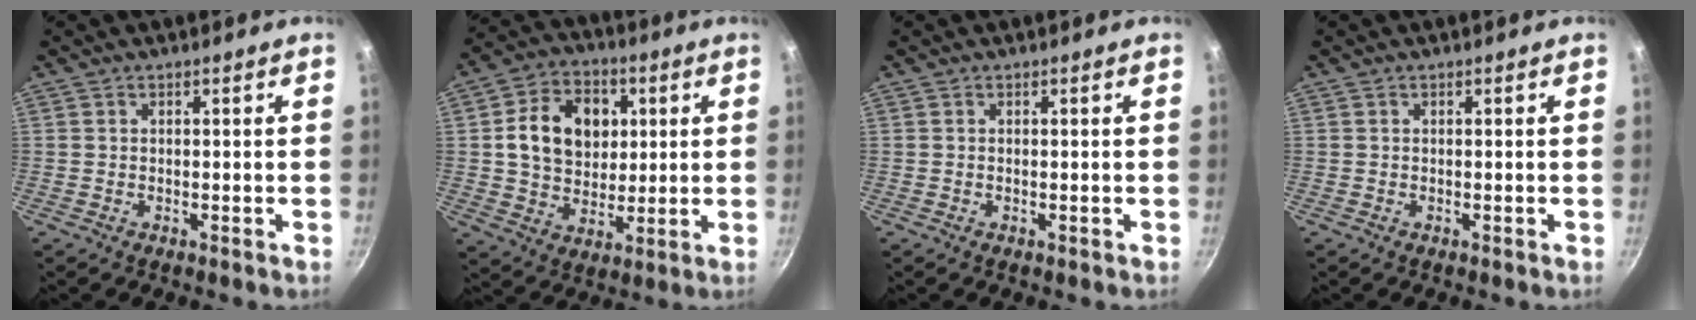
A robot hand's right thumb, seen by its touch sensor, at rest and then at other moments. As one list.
[{"total": 14.5, "force": [2.8, 11.3, 8.6], "torque": [-0.113, 0.005, 0.043]}, {"total": 0.0}, {"total": 0.0}]